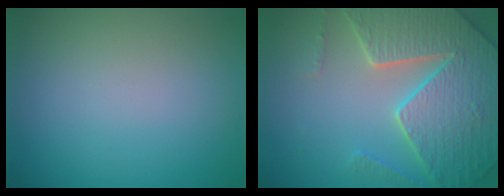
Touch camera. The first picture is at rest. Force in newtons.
{"total": 7.6, "press": 7.3, "slide": 1.9}